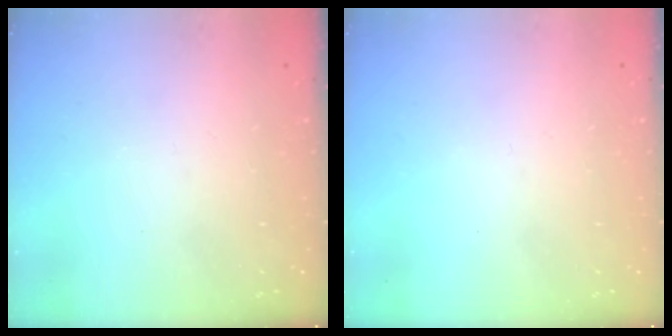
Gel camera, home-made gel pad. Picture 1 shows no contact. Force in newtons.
{"total": 0.0}